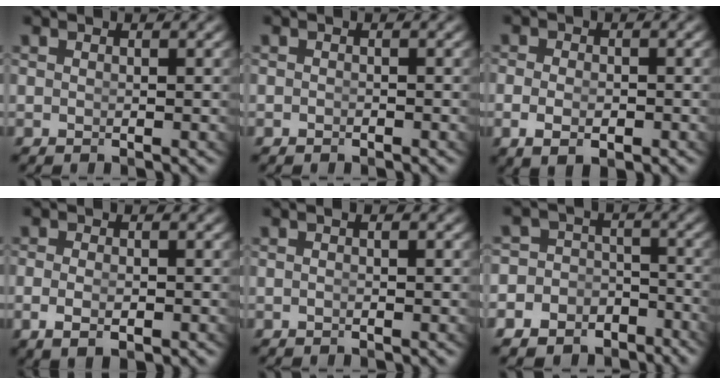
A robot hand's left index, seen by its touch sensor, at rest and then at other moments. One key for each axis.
{"total": 0.6, "fx": -0.6, "fy": -0.2, "fz": -0.1, "tx": -0.002, "ty": -0.012, "tz": -0.002}
{"total": 2.7, "fx": -1.4, "fy": 1.2, "fz": 2.0, "tx": -0.041, "ty": -0.017, "tz": -0.013}
{"total": 2.5, "fx": -1.3, "fy": 0.8, "fz": 2.0, "tx": -0.045, "ty": -0.015, "tz": -0.011}
{"total": 0.6, "fx": -0.2, "fy": -0.1, "fz": 0.6, "tx": -0.009, "ty": 0.003, "tz": -0.005}
{"total": 10.0, "fx": -5.6, "fy": 8.1, "fz": 1.8, "tx": -0.041, "ty": -0.033, "tz": -0.105}